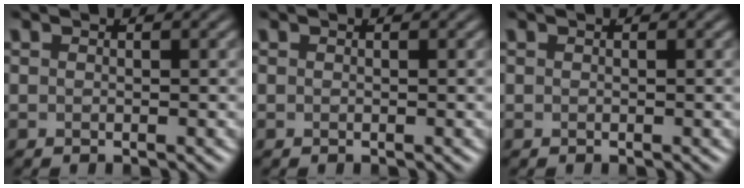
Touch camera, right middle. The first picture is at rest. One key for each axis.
{"total": 0.0}
{"total": 0.0}